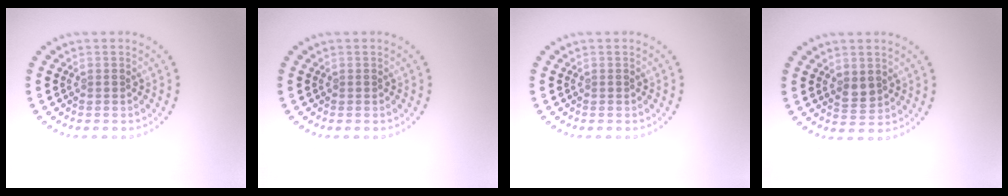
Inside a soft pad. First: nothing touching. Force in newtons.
{"total": 0.0}
{"total": 0.0}
{"total": 1.8, "press": 1.7, "slide": 0.4}